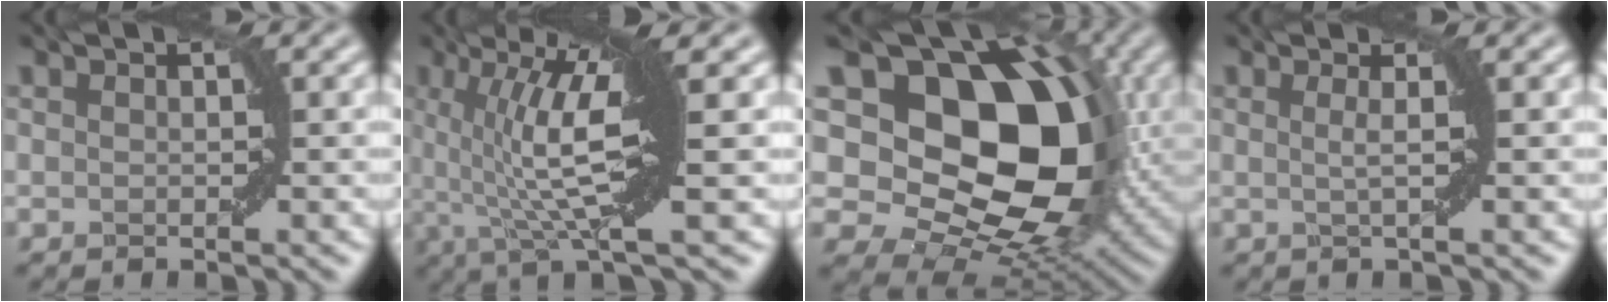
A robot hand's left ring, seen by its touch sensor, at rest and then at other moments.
{"total": 8.6, "force": [1.2, 1.6, 8.3], "torque": [-0.145, 0.005, 0.022]}
{"total": 15.5, "force": [3.1, 10.7, 10.8], "torque": [-0.144, 0.006, 0.057]}
{"total": 1.6, "force": [0.2, 0.3, 1.6], "torque": [-0.032, 0.003, -0.003]}